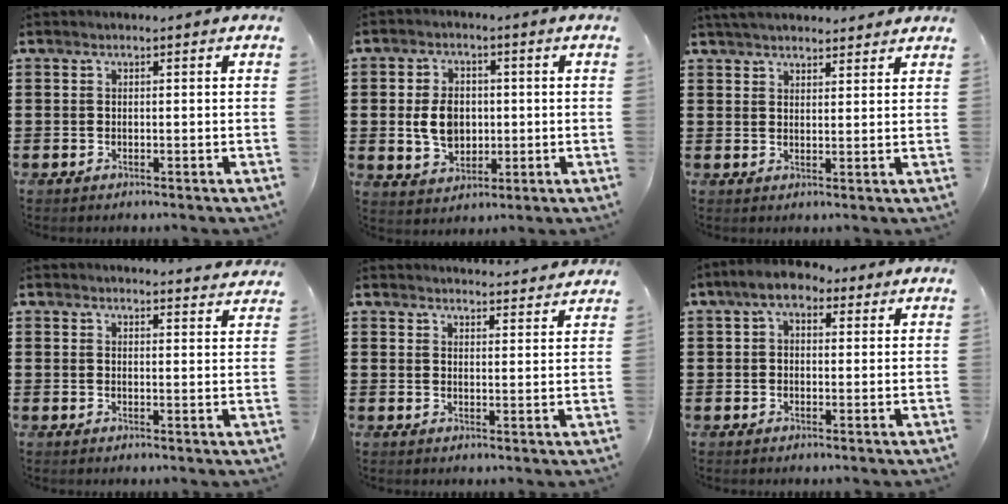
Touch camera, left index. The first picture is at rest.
{"total": 7.0, "force": [-0.1, 4.7, 5.2], "torque": [-0.116, 0.005, -0.008]}
{"total": 3.6, "force": [3.5, 0.4, 0.7], "torque": [-0.022, -0.003, 0.067]}
{"total": 2.6, "force": [2.6, -0.1, 0.0], "torque": [0.000, -0.012, 0.048]}
{"total": 3.3, "force": [3.3, -0.1, -0.2], "torque": [0.001, -0.021, 0.059]}
{"total": 5.4, "force": [3.4, 2.6, 3.3], "torque": [-0.075, 0.008, 0.061]}